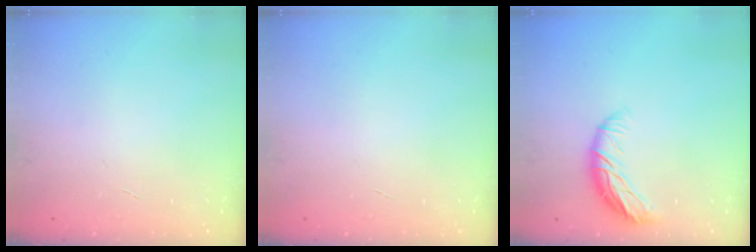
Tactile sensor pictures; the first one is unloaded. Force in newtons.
{"total": 0.0}
{"total": 9.3, "press": 9.2, "slide": 1.3}